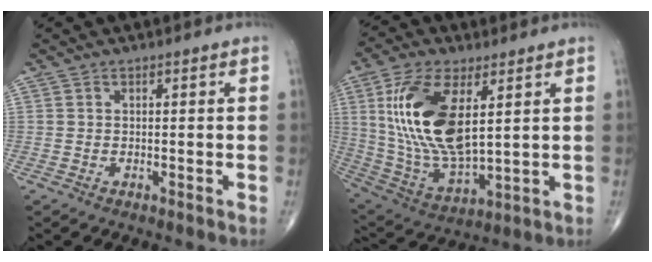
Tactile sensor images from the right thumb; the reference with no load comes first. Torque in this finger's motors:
{"motor_torque": [1.72, 3.29, 2.09, 0.68, 0.73]}